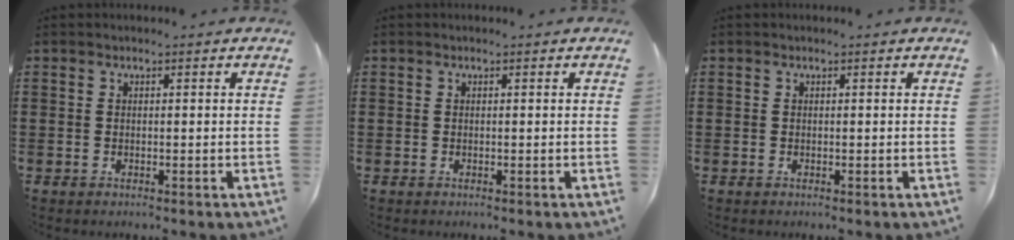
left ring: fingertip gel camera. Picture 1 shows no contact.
{"total": 0.0}
{"total": 0.0}